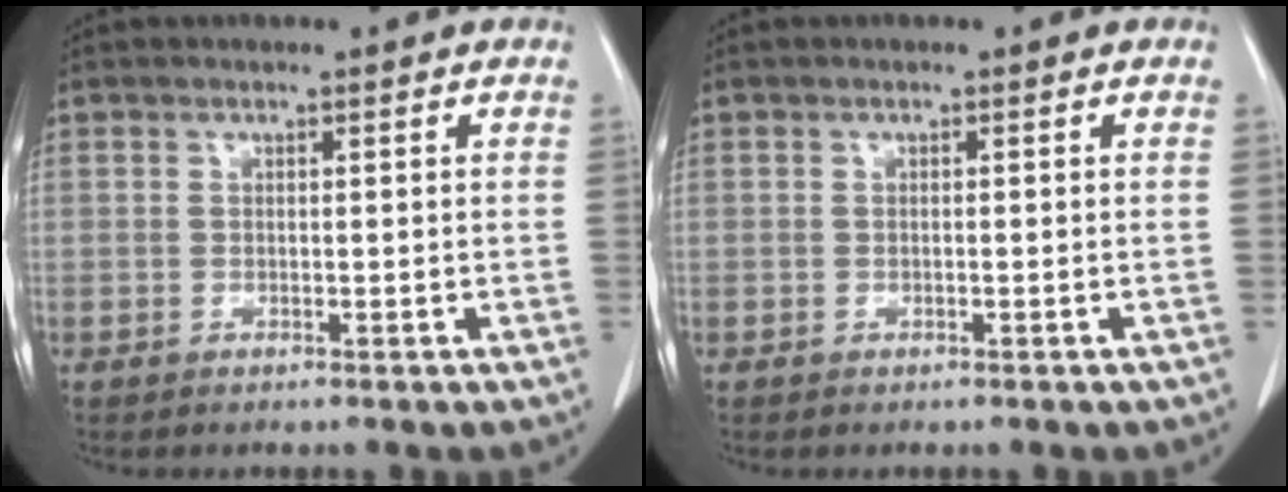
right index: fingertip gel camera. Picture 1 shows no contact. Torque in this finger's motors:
{"motor_torque": [-0.03, 0.08, 0.02, 0.00]}